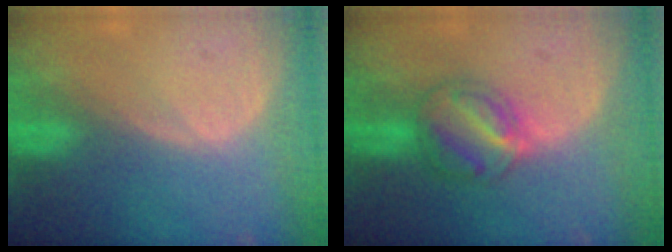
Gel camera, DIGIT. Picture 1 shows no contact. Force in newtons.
{"total": 5.8, "press": 5.8, "slide": 0.6}